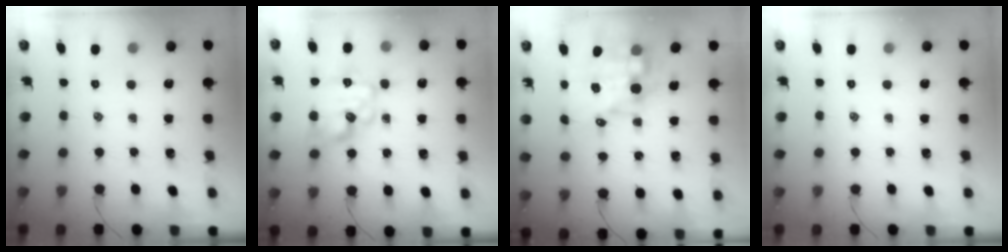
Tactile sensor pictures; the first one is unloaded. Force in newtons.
{"total": 16.2, "press": 16.2, "slide": 1.1}
{"total": 13.4, "press": 13.0, "slide": 3.4}
{"total": 0.0}